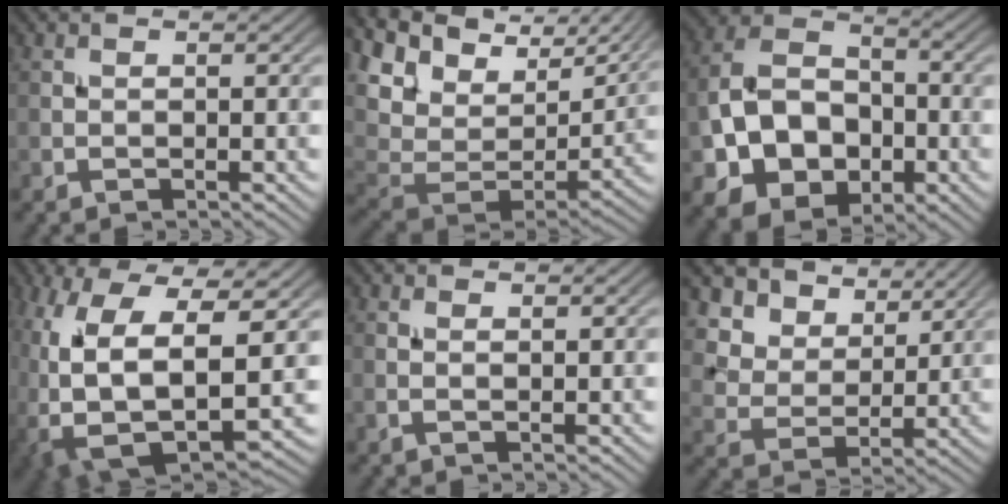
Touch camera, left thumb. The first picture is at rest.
{"total": 14.7, "force": [8.2, 8.0, 9.2], "torque": [-0.230, 0.009, 0.163]}
{"total": 11.7, "force": [-3.0, 8.2, 7.8], "torque": [-0.171, -0.011, -0.061]}
{"total": 16.2, "force": [-0.3, 8.4, 13.9], "torque": [-0.286, -0.036, 0.022]}
{"total": 1.0, "force": [0.3, 0.3, 0.9], "torque": [-0.020, 0.001, 0.005]}
{"total": 10.0, "force": [6.8, 5.9, 4.3], "torque": [-0.117, -0.009, 0.137]}